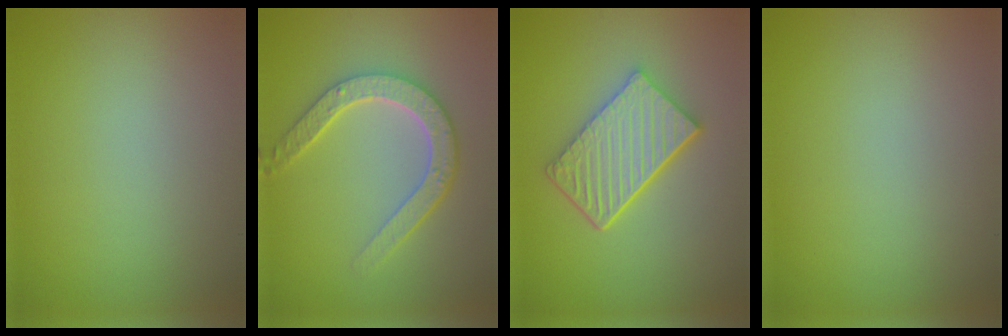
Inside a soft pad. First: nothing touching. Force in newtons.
{"total": 4.5, "press": 3.5, "slide": 2.8}
{"total": 5.9, "press": 4.3, "slide": 4.1}
{"total": 0.0}